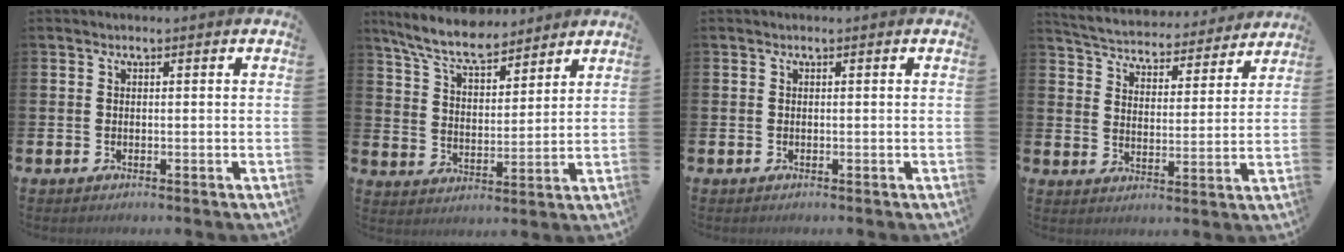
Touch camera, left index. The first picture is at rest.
{"total": 8.2, "force": [7.3, 2.0, 3.1], "torque": [-0.093, -0.027, 0.133]}
{"total": 0.0}
{"total": 5.1, "force": [4.9, 1.1, 0.3], "torque": [-0.031, -0.046, 0.082]}